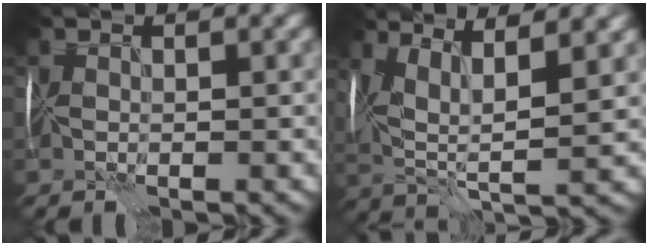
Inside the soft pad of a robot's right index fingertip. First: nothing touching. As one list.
[{"total": 6.0, "force": [2.8, 1.3, 5.2], "torque": [-0.108, 0.000, 0.057]}]